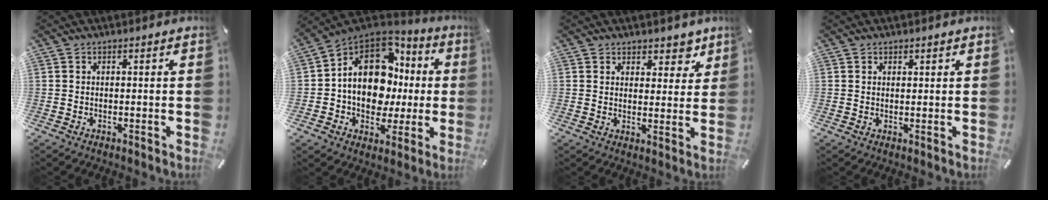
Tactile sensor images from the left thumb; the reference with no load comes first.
{"total": 17.1, "force": [1.7, 12.9, 11.1], "torque": [-0.189, -0.007, 0.032]}
{"total": 6.2, "force": [4.3, 4.2, 1.4], "torque": [0.010, -0.033, 0.069]}
{"total": 1.0, "force": [0.6, 0.7, 0.1], "torque": [0.005, -0.002, 0.011]}